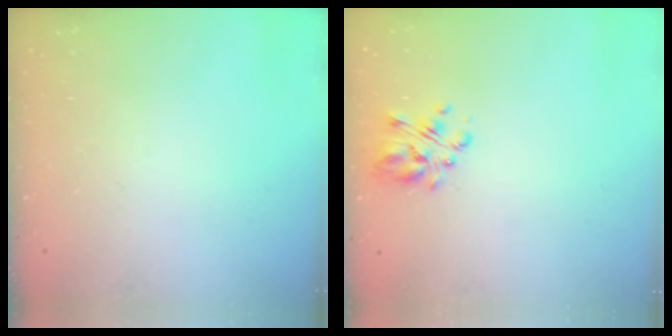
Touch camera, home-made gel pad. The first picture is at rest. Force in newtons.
{"total": 4.8, "press": 4.6, "slide": 1.4}